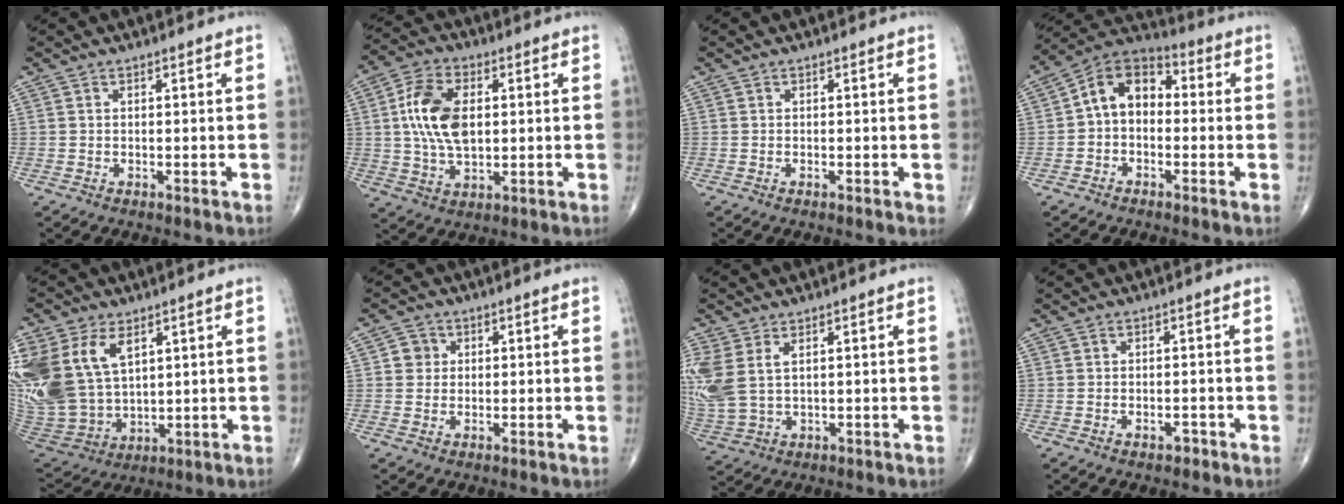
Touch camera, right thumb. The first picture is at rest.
{"total": 12.7, "force": [1.7, 7.5, 10.1], "torque": [-0.188, 0.005, 0.030]}
{"total": 0.6, "force": [0.0, 0.2, 0.6], "torque": [-0.009, -0.002, -0.002]}
{"total": 9.9, "force": [-0.2, 7.1, 6.9], "torque": [-0.090, 0.035, -0.025]}
{"total": 20.8, "force": [7.2, 13.5, 14.0], "torque": [-0.320, -0.011, 0.156]}
{"total": 3.1, "force": [0.6, 2.9, 0.7], "torque": [0.008, 0.003, 0.004]}
{"total": 10.7, "force": [2.8, 6.2, 8.2], "torque": [-0.222, 0.001, 0.072]}
{"total": 1.6, "force": [-1.0, 0.9, 0.9], "torque": [-0.012, 0.008, -0.014]}